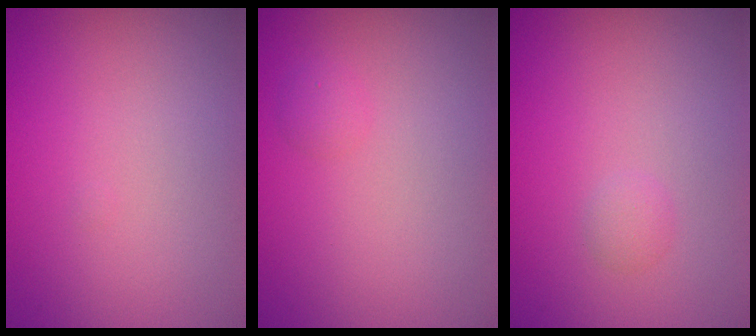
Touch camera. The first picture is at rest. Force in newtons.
{"total": 0.8, "press": 0.8, "slide": 0.0}
{"total": 0.9, "press": 0.9, "slide": 0.0}